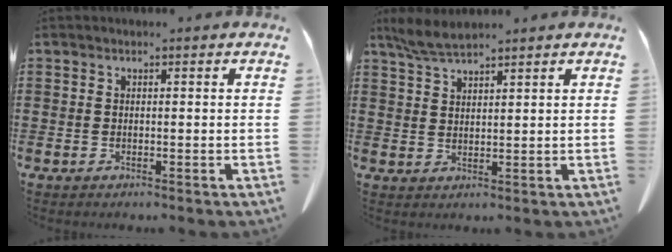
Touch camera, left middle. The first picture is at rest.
{"total": 3.7, "force": [3.2, 0.3, 1.8], "torque": [-0.044, -0.007, 0.061]}